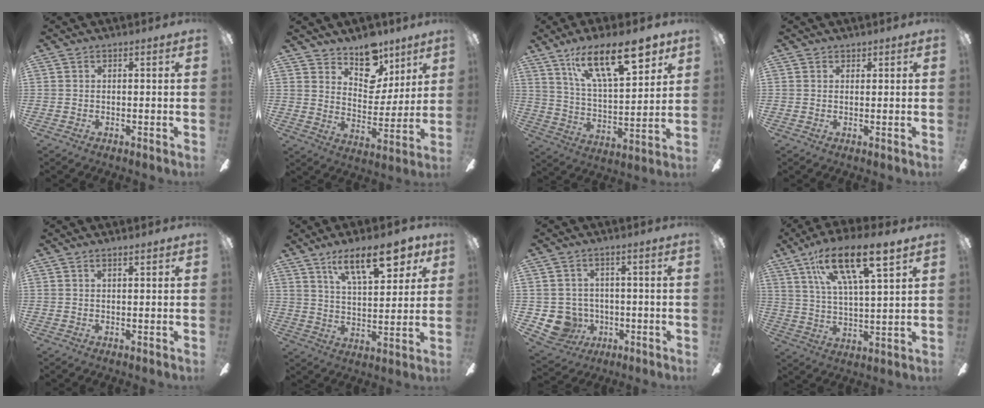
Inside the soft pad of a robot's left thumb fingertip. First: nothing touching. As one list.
[{"total": 12.7, "force": [9.3, 7.3, 4.6], "torque": [-0.063, -0.066, 0.173]}, {"total": 21.5, "force": [12.5, 8.4, 15.3], "torque": [-0.234, -0.058, 0.206]}, {"total": 0.9, "force": [0.8, 0.4, 0.0], "torque": [-0.001, -0.001, 0.017]}, {"total": 1.5, "force": [1.0, 0.3, 1.0], "torque": [-0.023, 0.001, 0.018]}, {"total": 16.7, "force": [10.0, 6.7, 11.6], "torque": [-0.167, -0.039, 0.162]}, {"total": 7.9, "force": [-1.7, 7.4, 2.2], "torque": [-0.075, 0.010, -0.026]}, {"total": 17.5, "force": [11.1, 4.8, 12.6], "torque": [-0.230, -0.046, 0.182]}]